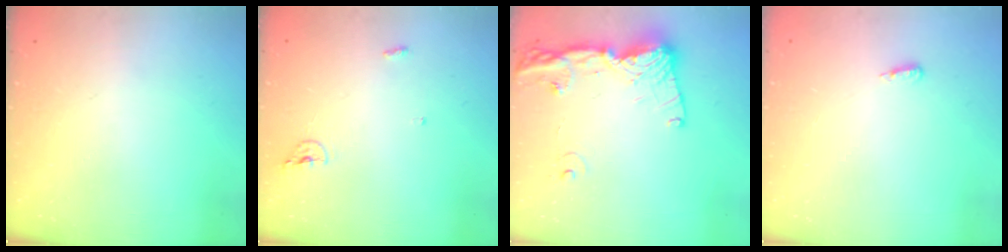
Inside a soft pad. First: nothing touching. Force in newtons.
{"total": 3.9, "press": 3.8, "slide": 0.8}
{"total": 16.5, "press": 16.4, "slide": 2.1}
{"total": 4.4, "press": 3.4, "slide": 2.9}